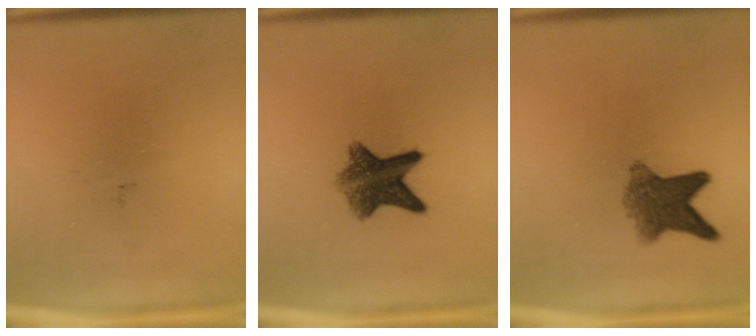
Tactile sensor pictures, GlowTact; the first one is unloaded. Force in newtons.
{"total": 7.7}
{"total": 6.4}